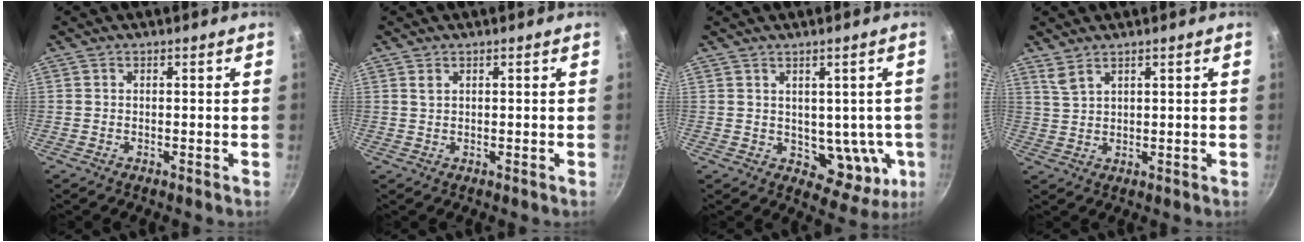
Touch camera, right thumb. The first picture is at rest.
{"total": 1.0, "force": [0.6, 0.5, 0.6], "torque": [-0.012, -0.002, 0.013]}
{"total": 9.4, "force": [0.1, 6.3, 6.9], "torque": [-0.055, -0.010, 0.015]}
{"total": 2.7, "force": [2.3, 0.8, 1.3], "torque": [-0.026, -0.013, 0.053]}